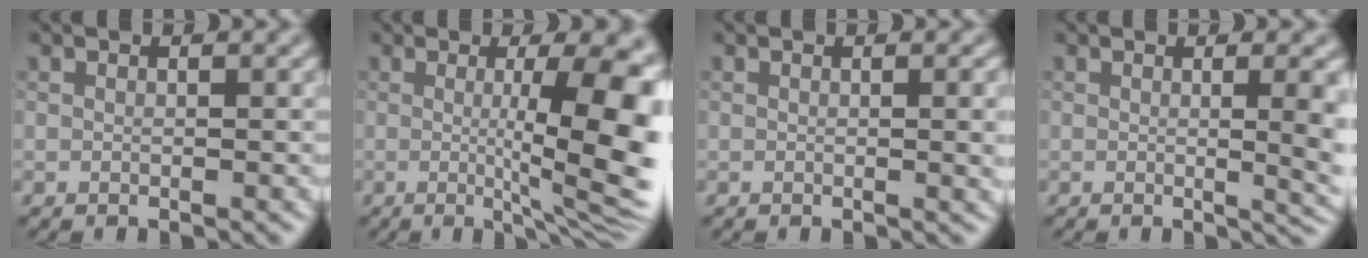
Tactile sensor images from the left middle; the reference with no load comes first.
{"total": 11.6, "force": [0.1, 2.8, 11.3], "torque": [-0.140, -0.011, 0.004]}
{"total": 2.1, "force": [0.1, 0.6, 2.1], "torque": [-0.021, 0.000, -0.001]}
{"total": 5.0, "force": [0.2, 1.8, 4.6], "torque": [-0.040, -0.003, 0.004]}